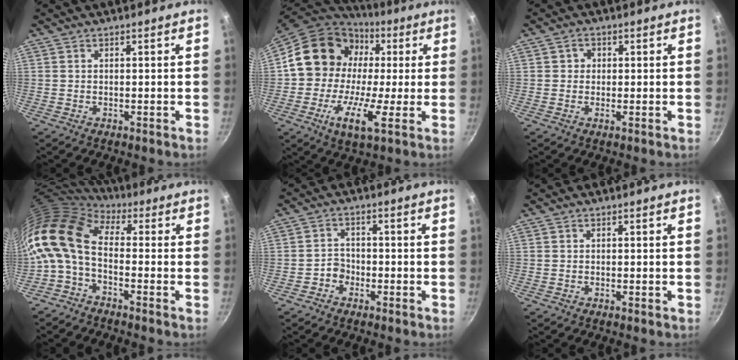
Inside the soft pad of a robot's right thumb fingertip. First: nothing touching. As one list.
[{"total": 19.2, "force": [0.8, 14.0, 13.1], "torque": [-0.207, 0.032, -0.004]}, {"total": 1.8, "force": [0.2, 1.6, 0.7], "torque": [-0.002, -0.004, -0.003]}, {"total": 12.2, "force": [-0.2, 7.2, 9.9], "torque": [-0.196, 0.020, -0.023]}, {"total": 2.7, "force": [-1.5, 2.1, 0.7], "torque": [0.006, 0.017, -0.026]}, {"total": 0.0}]